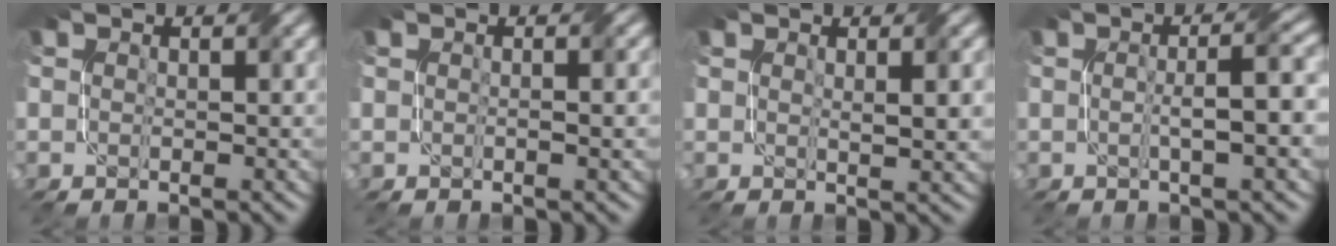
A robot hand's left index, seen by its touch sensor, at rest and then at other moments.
{"total": 1.0, "force": [-0.1, 0.2, 1.0], "torque": [-0.016, -0.002, -0.001]}
{"total": 2.0, "force": [0.7, 0.5, 1.8], "torque": [-0.025, 0.001, 0.016]}
{"total": 4.0, "force": [-0.3, 0.7, 3.9], "torque": [-0.062, 0.009, -0.003]}